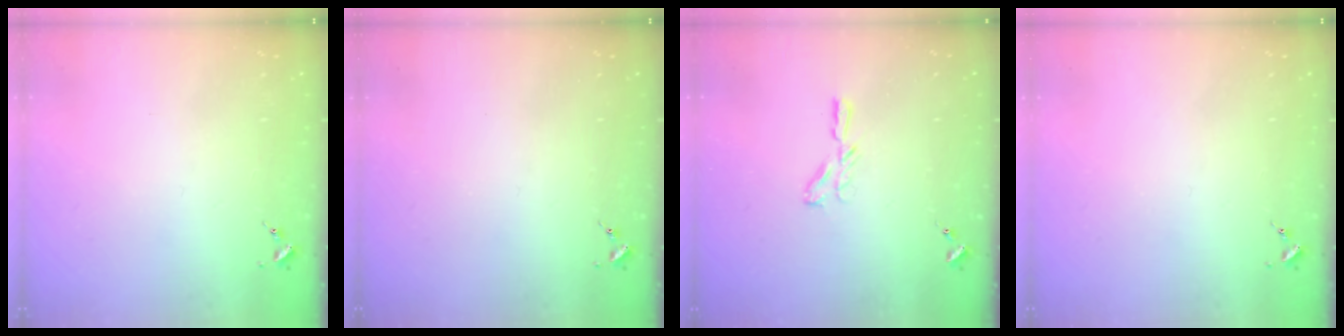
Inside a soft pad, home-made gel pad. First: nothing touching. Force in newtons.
{"total": 0.0}
{"total": 4.4, "press": 4.3, "slide": 0.4}
{"total": 0.0}